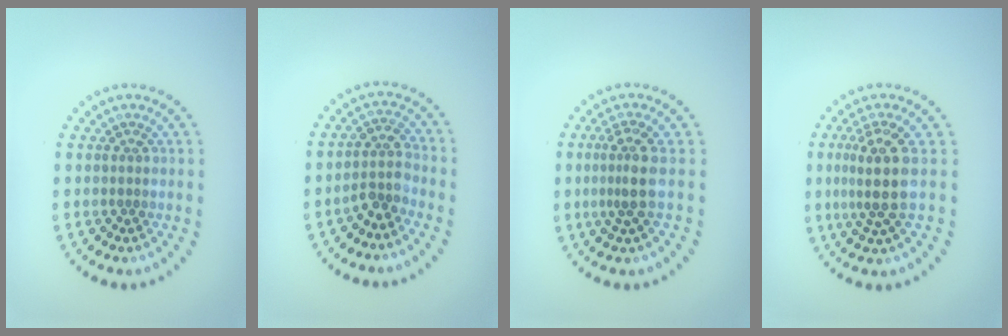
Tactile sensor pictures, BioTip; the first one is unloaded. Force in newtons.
{"total": 2.5, "press": 1.9, "slide": 1.6}
{"total": 2.6, "press": 1.8, "slide": 1.8}
{"total": 3.9, "press": 3.0, "slide": 2.5}